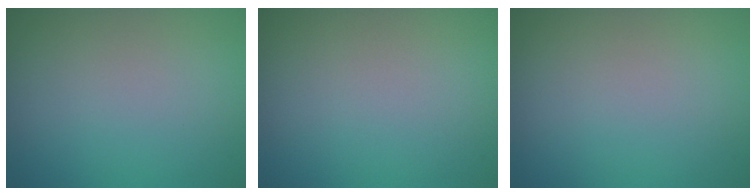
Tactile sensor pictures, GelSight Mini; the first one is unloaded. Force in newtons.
{"total": 0.0}
{"total": 0.0}